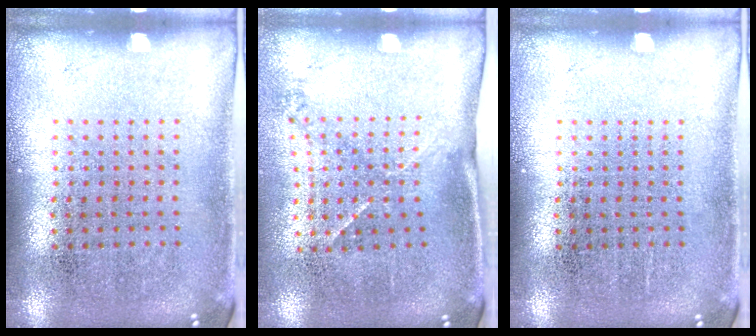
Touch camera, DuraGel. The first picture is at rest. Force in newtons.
{"total": 1.5, "press": 1.0, "slide": 1.2}
{"total": 0.0}